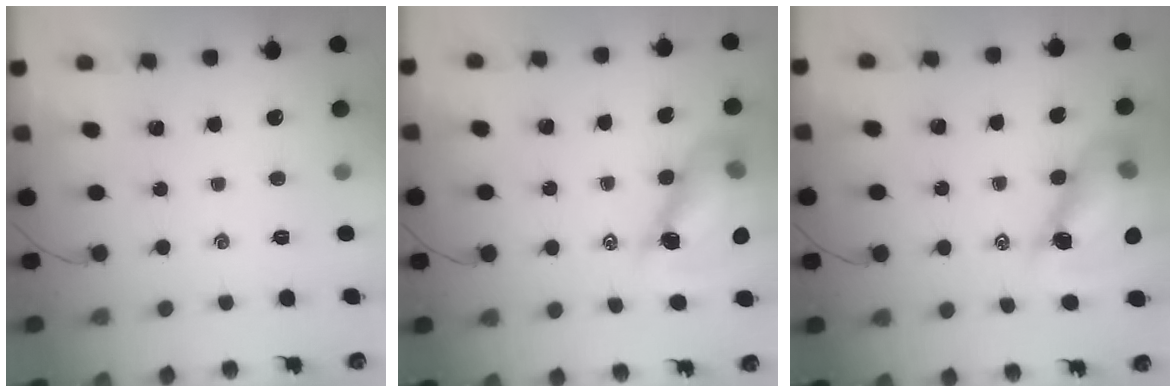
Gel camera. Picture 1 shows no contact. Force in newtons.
{"total": 14.2, "press": 13.5, "slide": 4.3}
{"total": 14.2, "press": 13.5, "slide": 4.3}